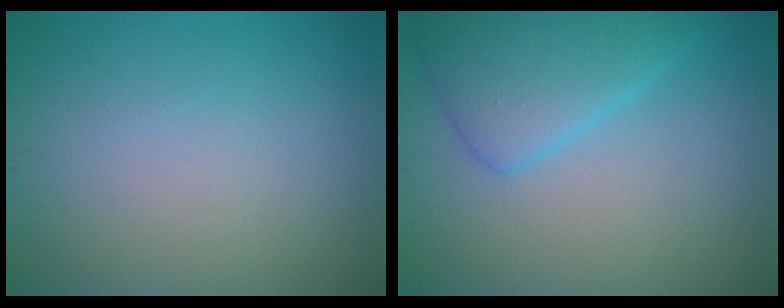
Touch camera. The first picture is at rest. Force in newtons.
{"total": 4.6, "press": 4.6, "slide": 0.3}